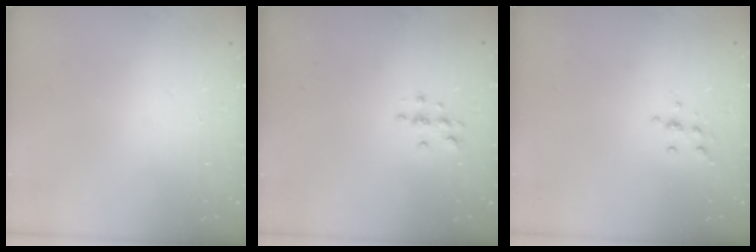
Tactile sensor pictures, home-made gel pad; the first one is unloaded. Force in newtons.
{"total": 4.0, "press": 3.9, "slide": 0.4}
{"total": 5.4, "press": 5.3, "slide": 0.6}